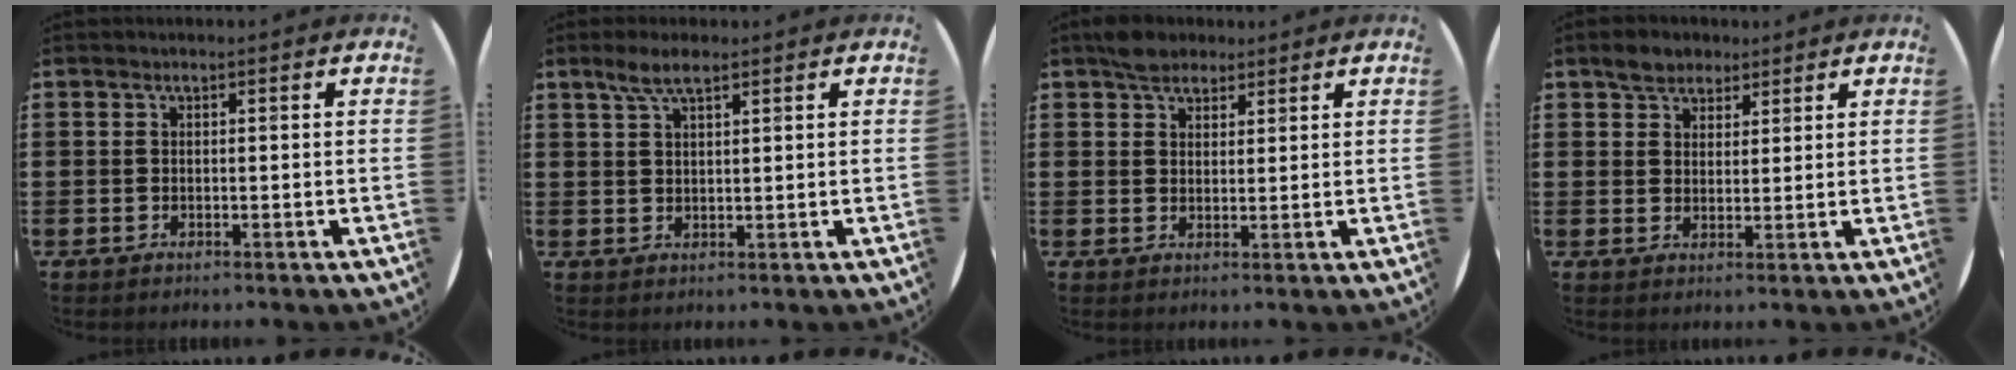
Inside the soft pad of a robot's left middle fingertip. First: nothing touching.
{"total": 3.7, "force": [2.6, 0.9, 2.5], "torque": [-0.053, 0.006, 0.046]}
{"total": 3.4, "force": [2.9, 1.7, 0.5], "torque": [-0.009, 0.004, 0.055]}
{"total": 3.3, "force": [2.7, 1.8, 0.2], "torque": [-0.004, 0.005, 0.052]}